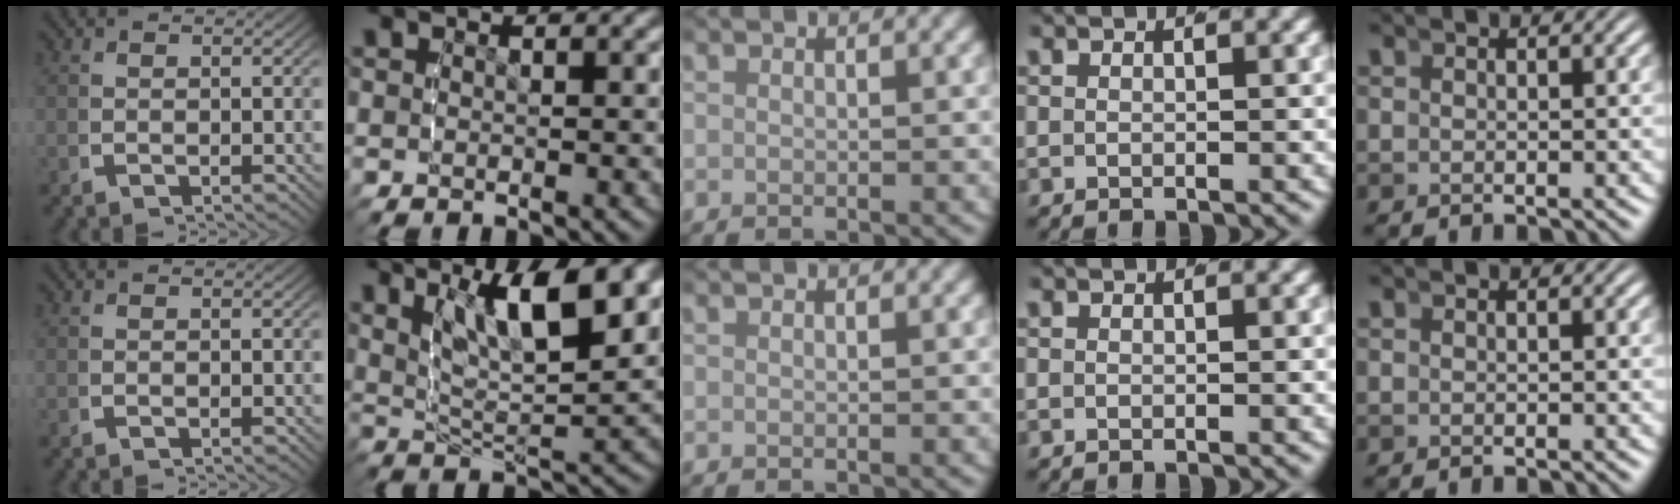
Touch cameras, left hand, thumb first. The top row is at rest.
{"index": {"total": 9.8, "force": [3.8, 5.0, 7.5], "torque": [-0.131, 0.003, 0.048]}}